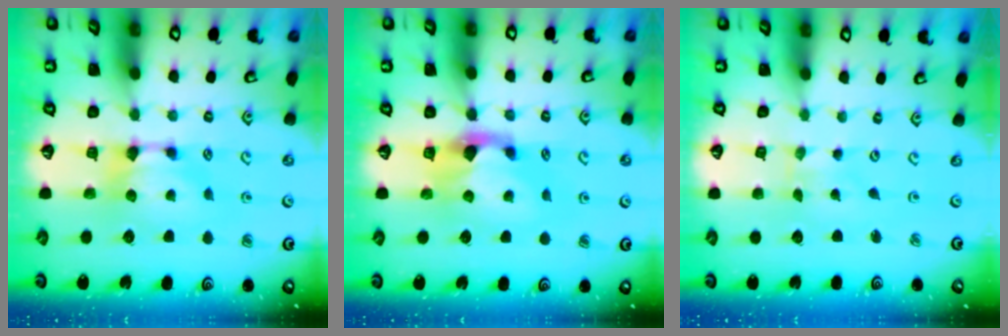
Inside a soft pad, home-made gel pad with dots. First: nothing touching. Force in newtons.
{"total": 2.1, "press": 1.7, "slide": 1.2}
{"total": 4.6, "press": 4.5, "slide": 0.2}